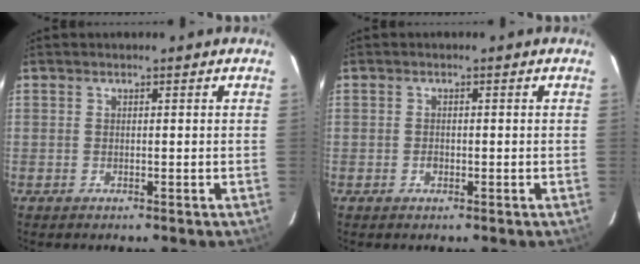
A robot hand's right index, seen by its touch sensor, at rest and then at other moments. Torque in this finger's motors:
{"motor_torque": [0.38, -0.01, 0.19, -0.01]}